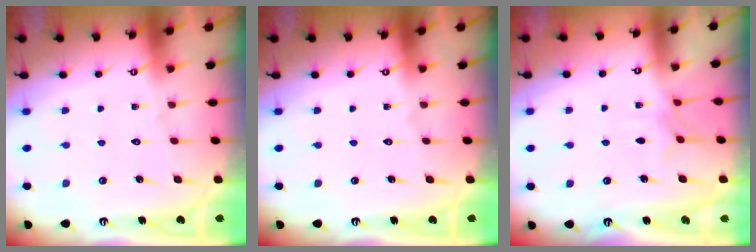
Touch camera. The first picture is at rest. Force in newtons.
{"total": 0.0}
{"total": 3.9, "press": 3.9, "slide": 0.2}